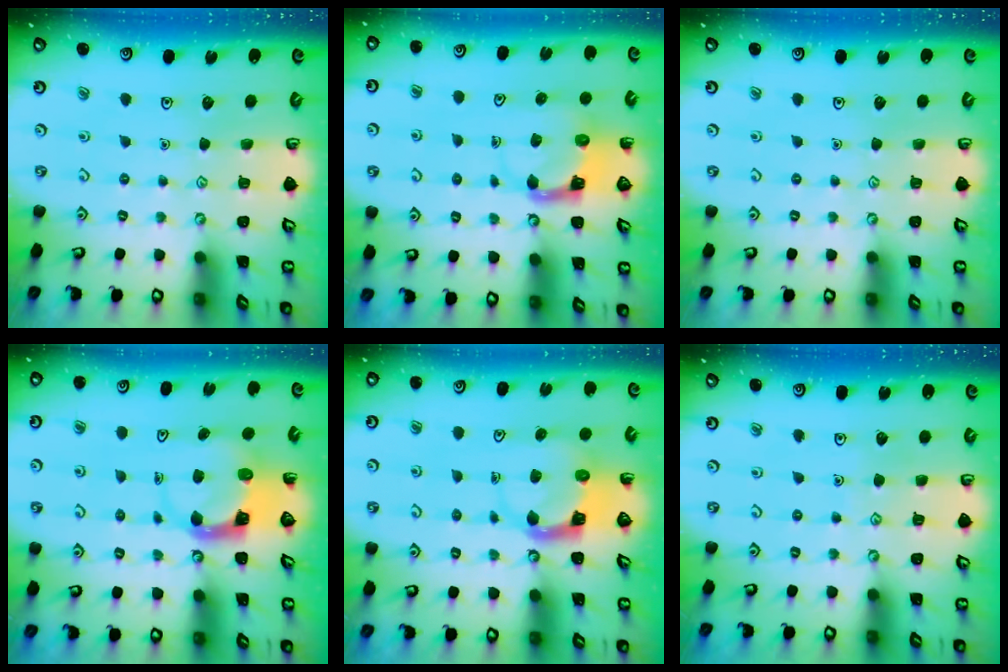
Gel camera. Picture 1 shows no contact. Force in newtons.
{"total": 4.0, "press": 3.9, "slide": 0.7}
{"total": 0.0}
{"total": 3.7, "press": 3.6, "slide": 0.5}
{"total": 3.6, "press": 3.6, "slide": 0.6}
{"total": 3.7, "press": 3.7, "slide": 0.3}